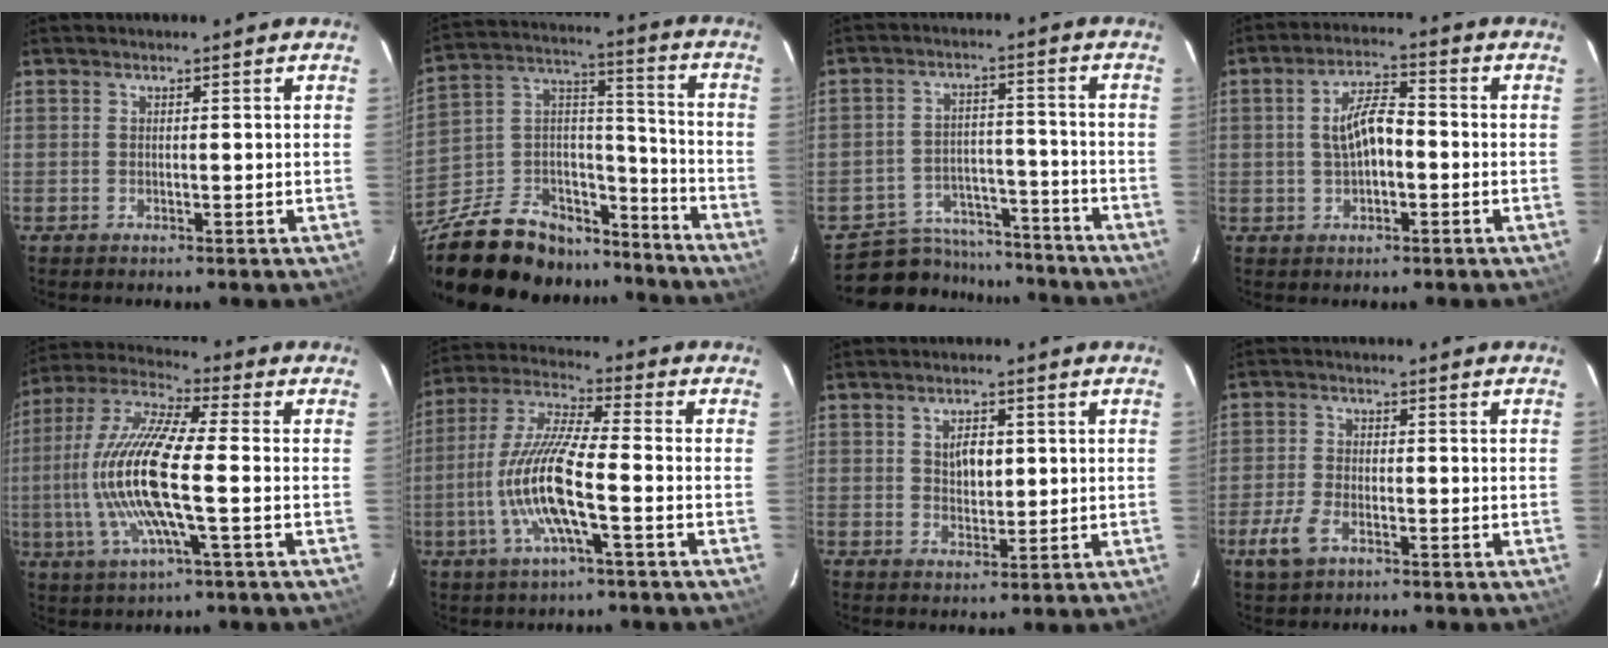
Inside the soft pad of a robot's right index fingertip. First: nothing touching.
{"total": 27.9, "force": [-20.6, 13.7, 12.9], "torque": [-0.281, 0.046, -0.309]}
{"total": 13.2, "force": [-11.5, 6.2, 2.0], "torque": [-0.056, 0.035, -0.159]}
{"total": 6.9, "force": [-0.6, 3.2, 6.1], "torque": [-0.118, 0.016, -0.005]}
{"total": 16.7, "force": [-1.9, 2.9, 16.3], "torque": [-0.326, -0.002, -0.043]}
{"total": 13.2, "force": [-3.7, 1.6, 12.6], "torque": [-0.261, -0.002, -0.073]}
{"total": 4.2, "force": [1.1, 2.6, 3.1], "torque": [-0.049, 0.007, 0.021]}
{"total": 5.8, "force": [-3.1, 2.9, 3.9], "torque": [-0.100, -0.004, -0.058]}